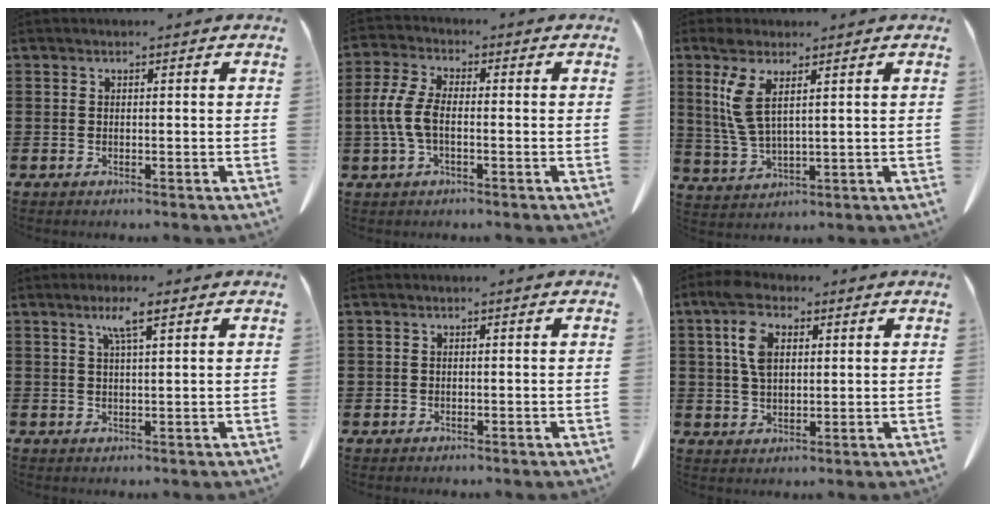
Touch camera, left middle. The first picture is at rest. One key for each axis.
{"total": 6.5, "fx": -0.8, "fy": 3.2, "fz": 5.6, "tx": -0.143, "ty": -0.003, "tz": -0.023}
{"total": 6.1, "fx": 3.0, "fy": 1.8, "fz": 5.0, "tx": -0.123, "ty": -0.003, "tz": 0.049}
{"total": 4.2, "fx": 2.5, "fy": 0.4, "fz": 3.3, "tx": -0.071, "ty": 0.005, "tz": 0.040}
{"total": 0.5, "fx": 0.1, "fy": 0.5, "fz": 0.1, "tx": -0.004, "ty": 0.004, "tz": 0.001}
{"total": 7.2, "fx": 2.9, "fy": 4.2, "fz": 5.1, "tx": -0.107, "ty": 0.013, "tz": 0.050}